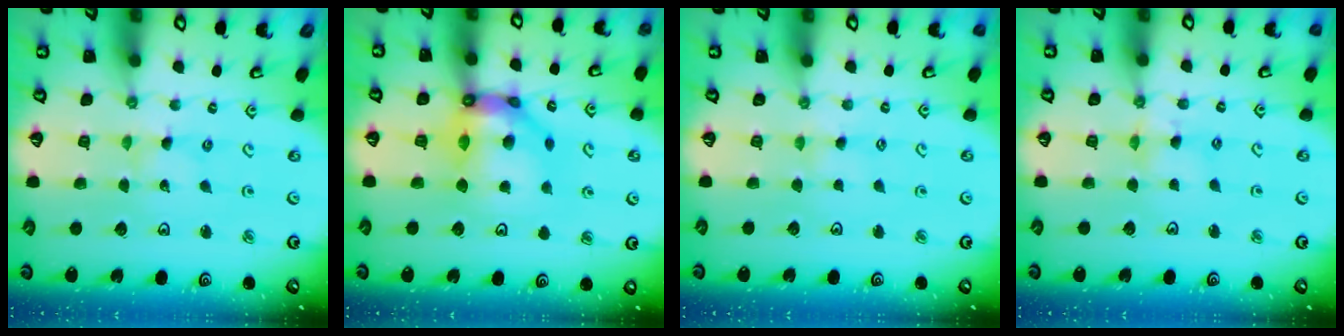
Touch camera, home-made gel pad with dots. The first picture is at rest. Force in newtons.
{"total": 12.8, "press": 12.6, "slide": 2.2}
{"total": 2.5, "press": 2.5, "slide": 0.4}
{"total": 3.9, "press": 3.9, "slide": 0.3}